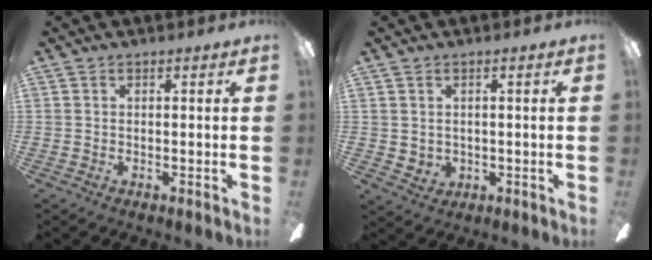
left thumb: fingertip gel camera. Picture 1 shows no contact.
{"total": 2.6, "force": [1.4, 2.0, 1.0], "torque": [-0.016, -0.006, 0.024]}